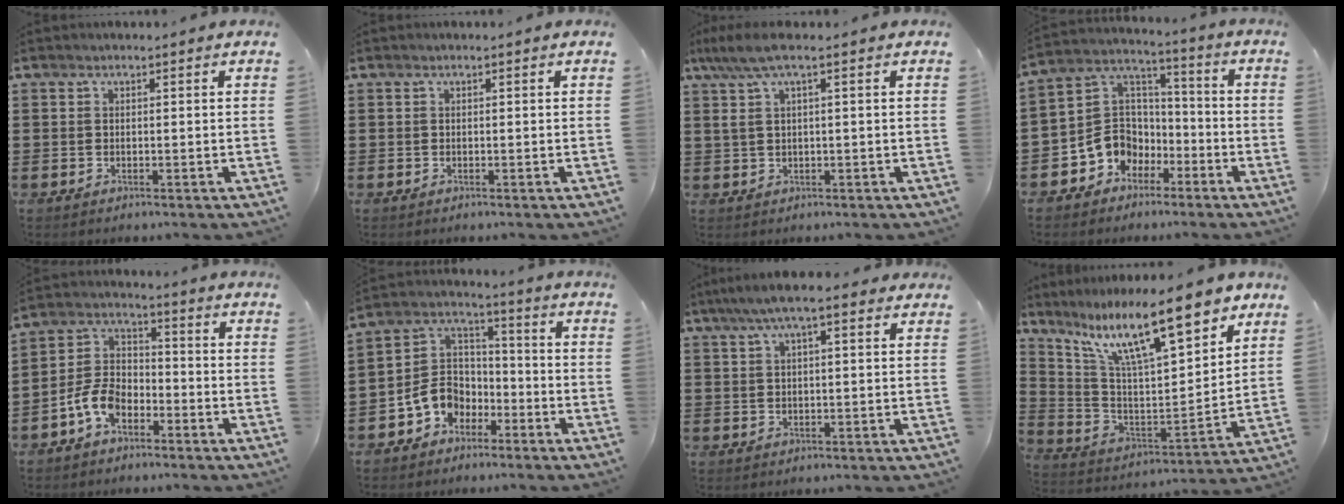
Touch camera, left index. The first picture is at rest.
{"total": 0.0}
{"total": 4.5, "force": [1.3, 0.7, 4.2], "torque": [-0.098, -0.004, 0.019]}
{"total": 7.4, "force": [-3.3, 6.5, 1.3], "torque": [-0.057, 0.007, -0.066]}
{"total": 7.1, "force": [-4.0, 4.1, 4.1], "torque": [-0.114, 0.005, -0.085]}
{"total": 7.2, "force": [-3.5, 6.0, 2.0], "torque": [-0.072, 0.012, -0.072]}
{"total": 5.5, "force": [3.3, 1.1, 4.2], "torque": [-0.088, 0.005, 0.057]}
{"total": 15.0, "force": [10.4, 3.4, 10.2], "torque": [-0.201, -0.056, 0.173]}